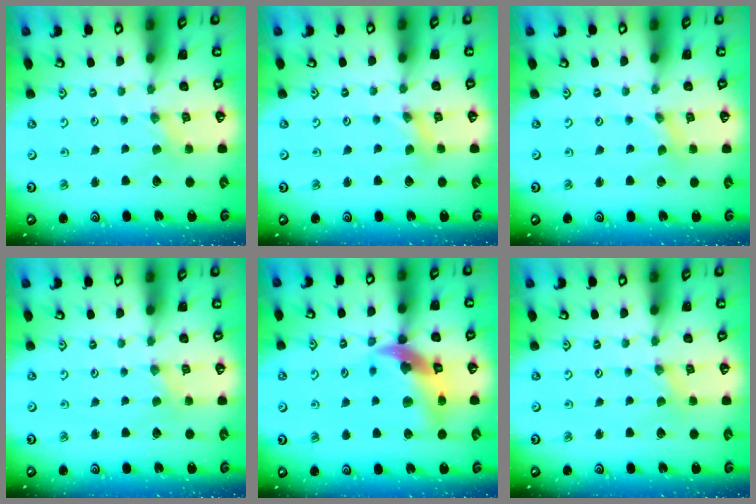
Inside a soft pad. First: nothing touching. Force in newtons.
{"total": 1.6, "press": 1.6, "slide": 0.3}
{"total": 0.0}
{"total": 0.0}
{"total": 14.7, "press": 14.5, "slide": 2.1}
{"total": 0.0}